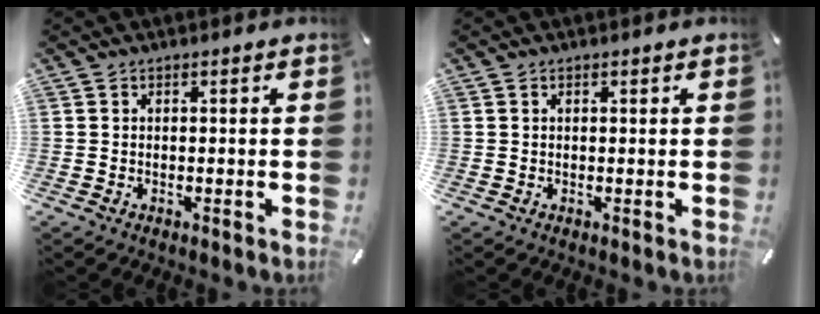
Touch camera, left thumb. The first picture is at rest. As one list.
[{"total": 0.6, "force": [0.3, 0.3, 0.4], "torque": [-0.008, 0.002, 0.005]}]